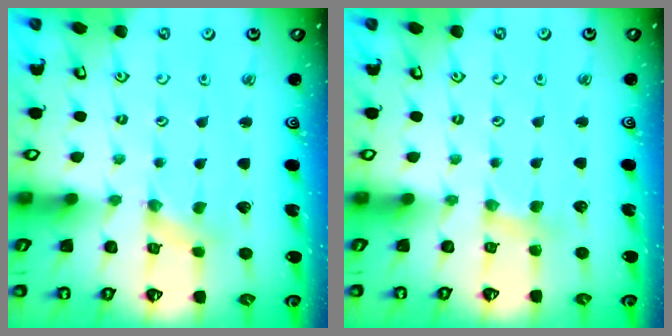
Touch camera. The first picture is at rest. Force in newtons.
{"total": 3.0, "press": 3.0, "slide": 0.4}